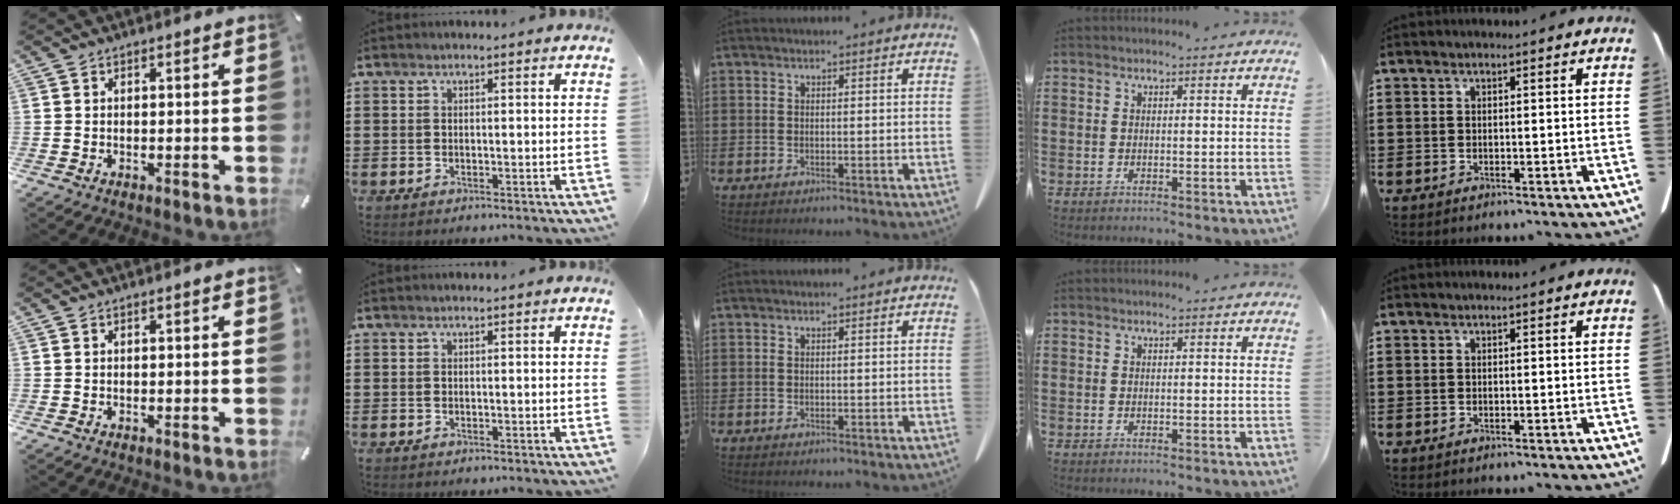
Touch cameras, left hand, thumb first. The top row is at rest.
{}